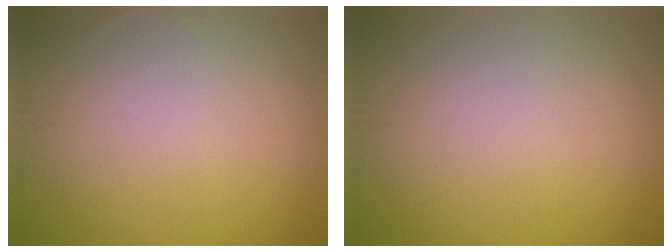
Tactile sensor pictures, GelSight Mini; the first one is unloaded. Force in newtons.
{"total": 0.0}